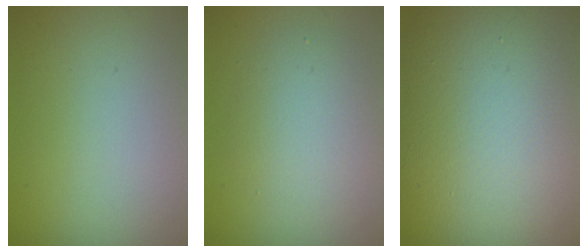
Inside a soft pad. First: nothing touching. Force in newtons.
{"total": 3.5, "press": 3.5, "slide": 0.2}
{"total": 20.5, "press": 20.5, "slide": 1.4}